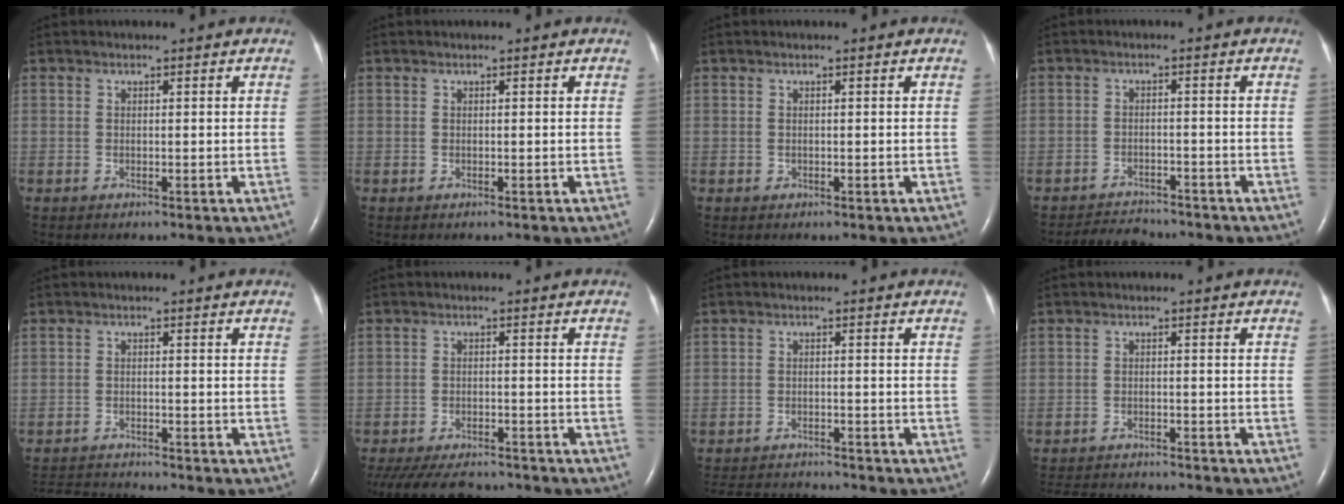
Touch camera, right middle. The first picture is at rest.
{"total": 0.0}
{"total": 0.0}
{"total": 4.6, "force": [-4.5, 0.9, 0.2], "torque": [-0.009, -0.010, -0.073]}
{"total": 5.2, "force": [-5.2, -0.4, 0.4], "torque": [-0.010, -0.014, -0.088]}
{"total": 13.4, "force": [-11.6, 4.2, 5.2], "torque": [-0.121, -0.013, -0.165]}
{"total": 7.7, "force": [-7.5, 0.6, 1.4], "torque": [-0.028, -0.002, -0.116]}
{"total": 10.3, "force": [-9.7, 1.4, 3.0], "torque": [-0.054, -0.006, -0.135]}